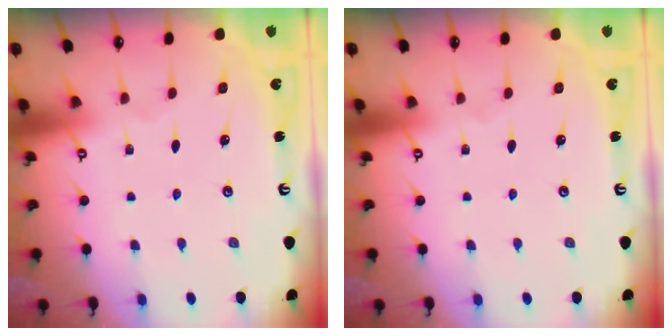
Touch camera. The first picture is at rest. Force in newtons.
{"total": 0.0}